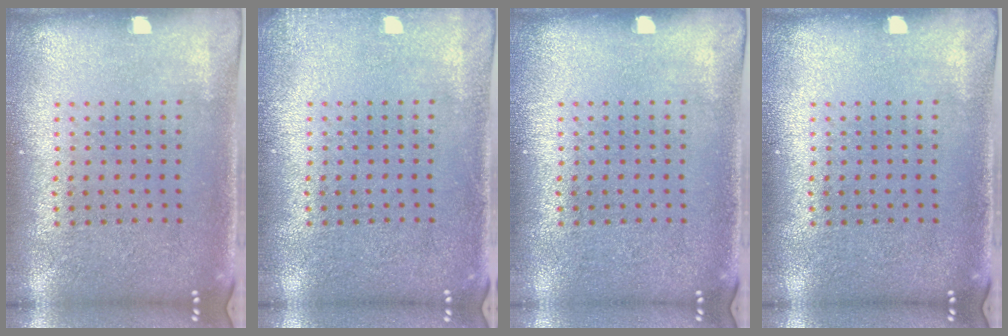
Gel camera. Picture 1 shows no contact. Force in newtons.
{"total": 1.1, "press": 1.1, "slide": 0.3}
{"total": 0.0}
{"total": 0.0}